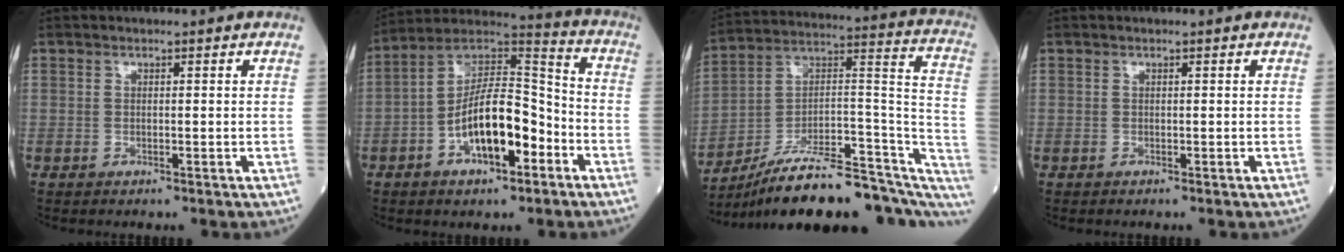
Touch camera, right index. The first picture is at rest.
{"total": 14.2, "force": [-5.2, 5.0, 12.2], "torque": [-0.229, 0.023, -0.088]}
{"total": 24.5, "force": [-18.0, 6.8, 15.1], "torque": [-0.162, 0.050, -0.264]}
{"total": 0.0}